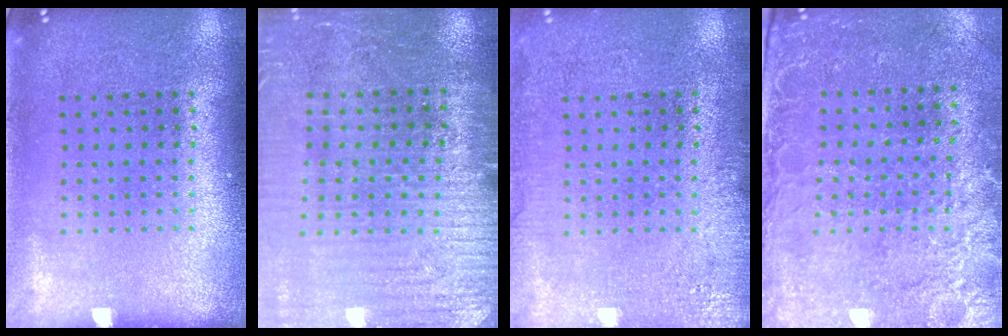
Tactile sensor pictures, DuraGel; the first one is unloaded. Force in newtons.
{"total": 3.1, "press": 3.1, "slide": 0.6}
{"total": 3.0, "press": 3.0, "slide": 0.4}
{"total": 2.6, "press": 2.4, "slide": 1.1}